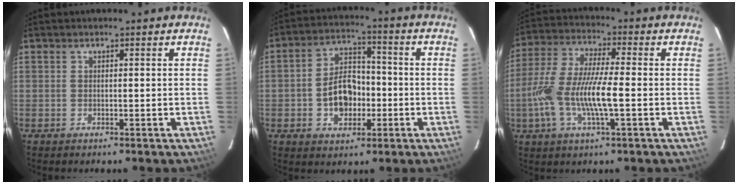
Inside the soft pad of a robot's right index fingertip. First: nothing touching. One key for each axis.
{"total": 9.4, "fx": -2.3, "fy": 6.5, "fz": 6.4, "tx": -0.125, "ty": 0.022, "tz": -0.030}
{"total": 13.3, "fx": -2.9, "fy": 2.9, "fz": 12.6, "tx": -0.265, "ty": -0.003, "tz": -0.058}